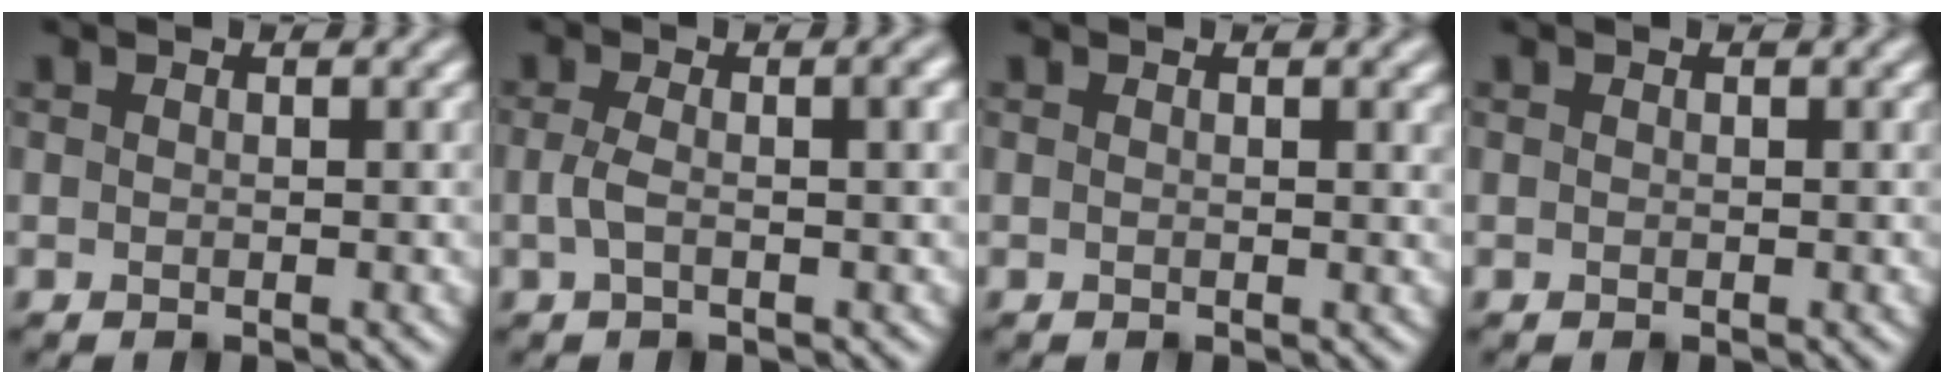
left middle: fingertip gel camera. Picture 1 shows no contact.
{"total": 3.9, "force": [0.1, 1.5, 3.6], "torque": [-0.064, 0.007, -0.005]}
{"total": 0.9, "force": [0.4, 0.3, 0.8], "torque": [-0.006, 0.003, 0.004]}
{"total": 0.0}